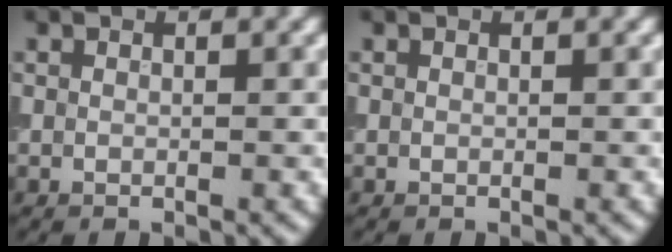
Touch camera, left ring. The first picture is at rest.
{"total": 0.0}